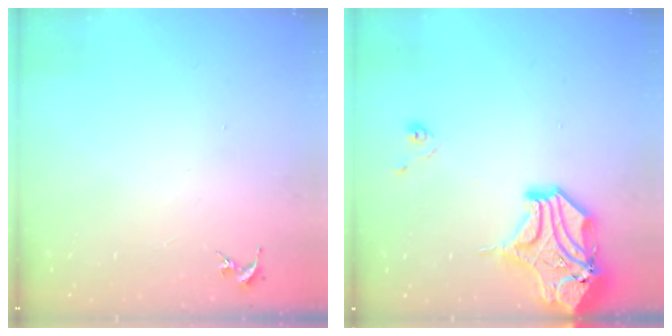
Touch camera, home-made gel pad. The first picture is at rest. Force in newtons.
{"total": 16.5, "press": 16.3, "slide": 2.5}